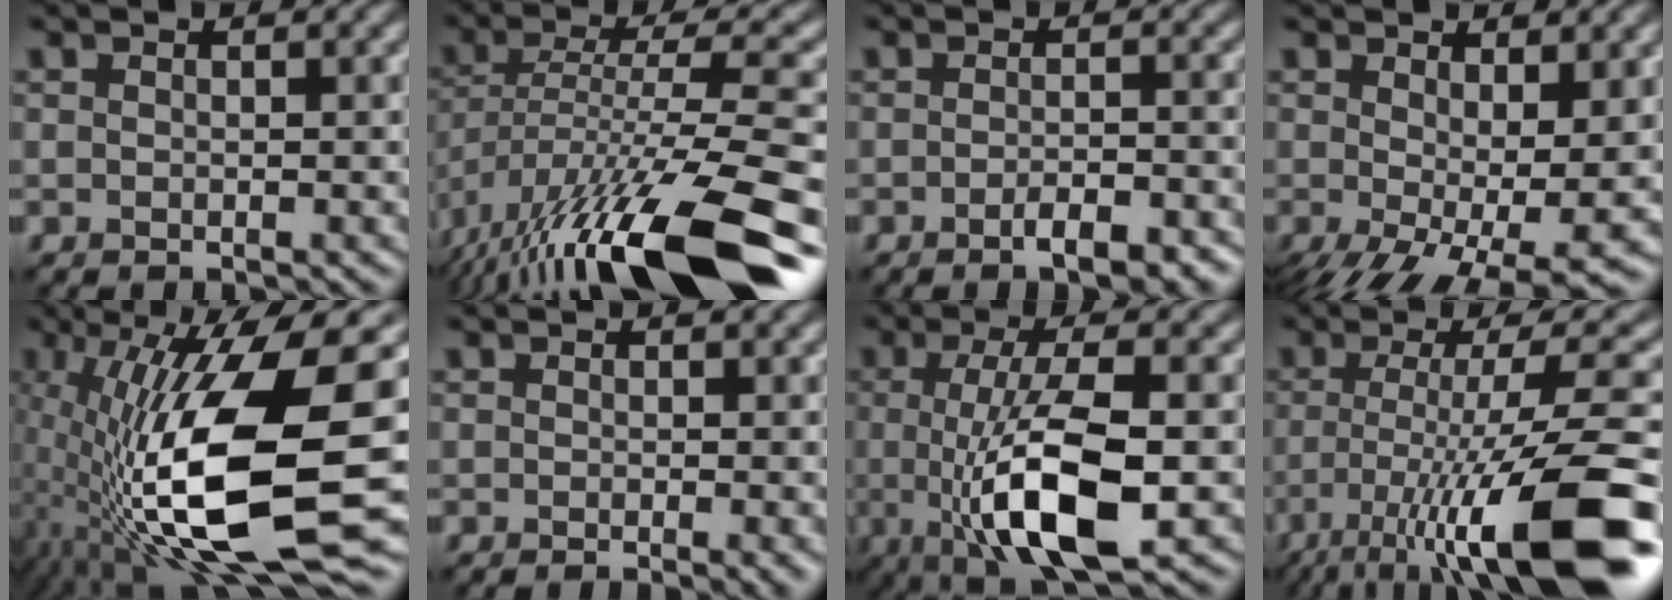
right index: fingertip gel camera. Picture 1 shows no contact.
{"total": 14.6, "force": [-8.4, 3.8, 11.4], "torque": [-0.208, 0.010, -0.137]}
{"total": 3.5, "force": [-2.0, 1.0, 2.7], "torque": [-0.043, -0.001, -0.031]}
{"total": 8.5, "force": [-2.2, 3.2, 7.6], "torque": [-0.126, -0.026, -0.021]}
{"total": 15.5, "force": [-2.3, 4.8, 14.6], "torque": [-0.278, -0.014, -0.034]}
{"total": 1.3, "force": [-0.2, 0.2, 1.2], "torque": [-0.017, -0.007, -0.004]}
{"total": 9.1, "force": [-1.5, 2.6, 8.5], "torque": [-0.143, -0.006, -0.027]}
{"total": 12.9, "force": [-6.1, 2.7, 11.0], "torque": [-0.159, -0.001, -0.103]}